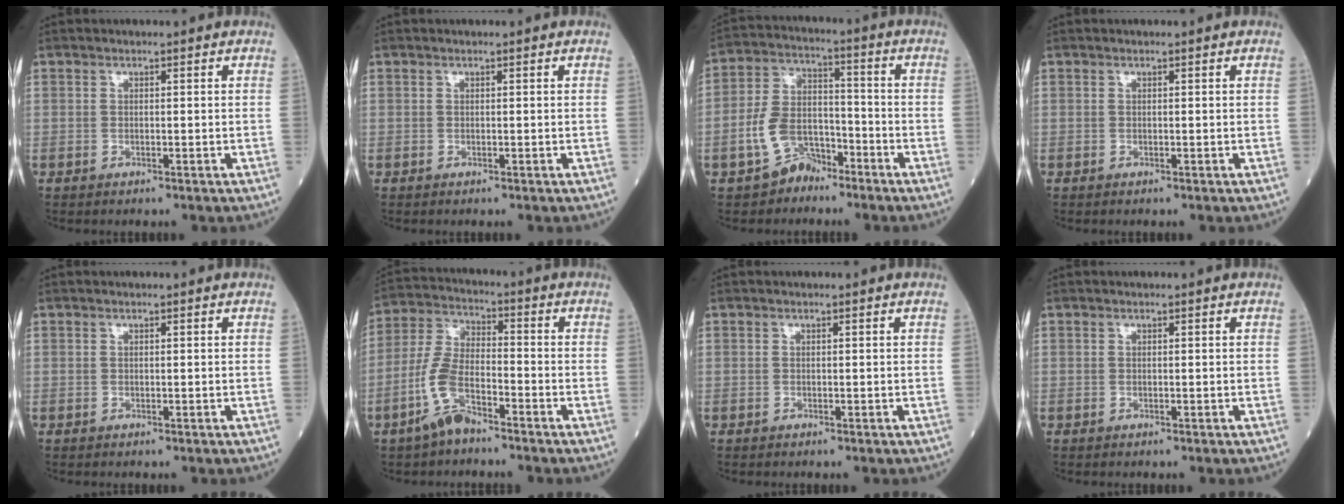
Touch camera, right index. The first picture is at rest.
{"total": 0.0}
{"total": 7.8, "force": [-4.8, 5.0, 3.6], "torque": [-0.091, 0.023, -0.088]}
{"total": 0.0}
{"total": 0.0}
{"total": 8.0, "force": [-4.8, 2.8, 5.8], "torque": [-0.135, 0.002, -0.099]}
{"total": 0.0}
{"total": 0.0}